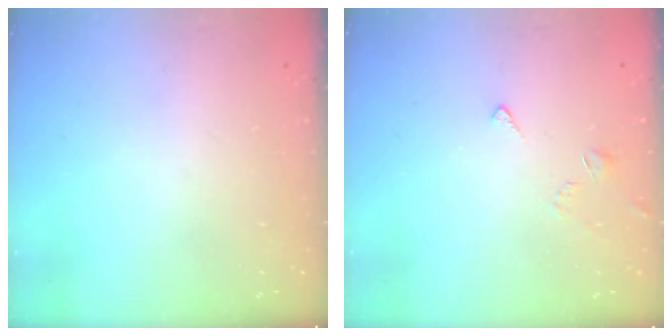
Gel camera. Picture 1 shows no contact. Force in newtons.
{"total": 2.5, "press": 2.4, "slide": 0.6}